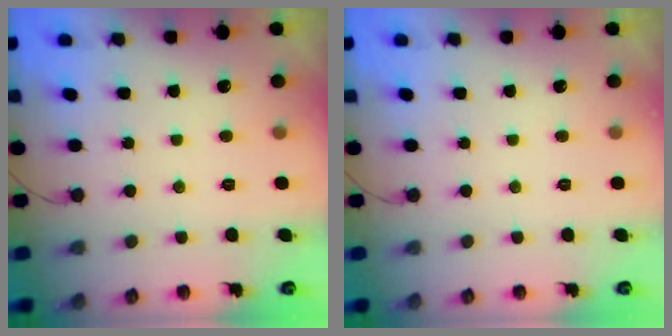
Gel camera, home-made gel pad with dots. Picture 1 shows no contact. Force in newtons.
{"total": 0.0}